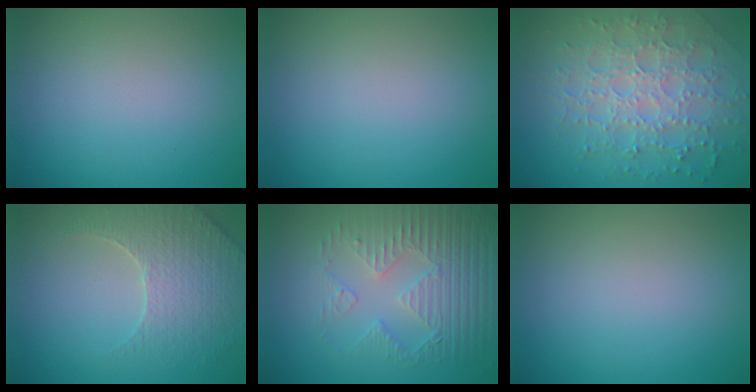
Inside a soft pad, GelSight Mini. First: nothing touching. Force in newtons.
{"total": 0.0}
{"total": 7.2, "press": 5.2, "slide": 5.0}
{"total": 3.8, "press": 3.7, "slide": 0.8}
{"total": 4.2, "press": 4.1, "slide": 0.9}
{"total": 0.0}